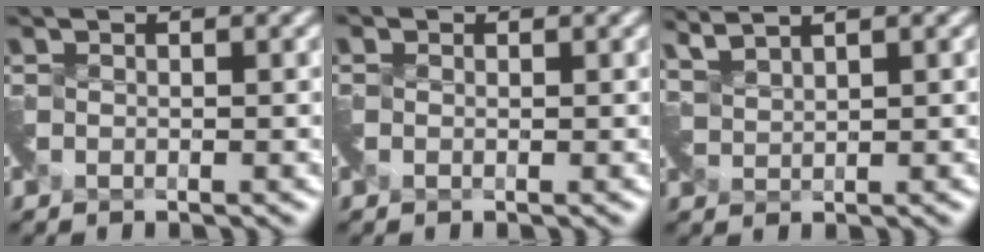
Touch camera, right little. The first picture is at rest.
{"total": 0.8, "force": [-0.3, -0.1, -0.8], "torque": [0.011, -0.002, 0.000]}
{"total": 2.9, "force": [2.9, -0.3, 0.0], "torque": [-0.014, 0.008, 0.065]}